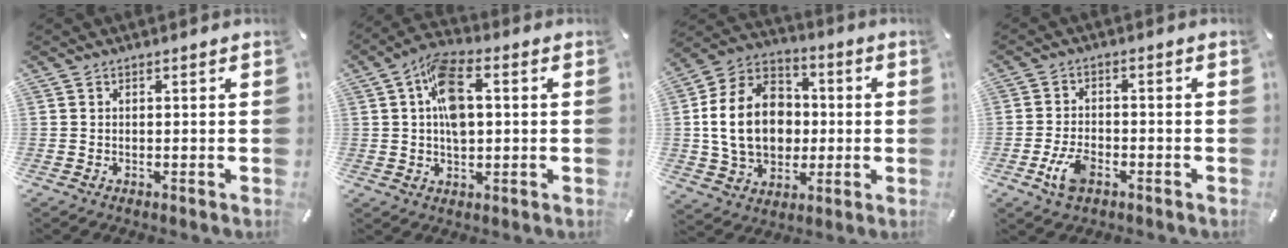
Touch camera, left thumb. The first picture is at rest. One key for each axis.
{"total": 10.2, "fx": 1.4, "fy": 5.8, "fz": 8.3, "tx": -0.152, "ty": 0.007, "tz": 0.024}
{"total": 18.1, "fx": -0.6, "fy": 14.4, "fz": 10.9, "tx": -0.241, "ty": 0.020, "tz": -0.006}
{"total": 6.8, "fx": -2.9, "fy": 3.9, "fz": 4.7, "tx": -0.113, "ty": 0.005, "tz": -0.058}